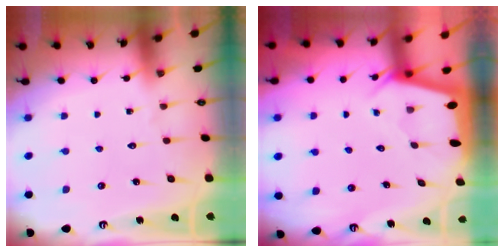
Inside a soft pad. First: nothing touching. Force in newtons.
{"total": 2.0, "press": 2.0, "slide": 0.2}